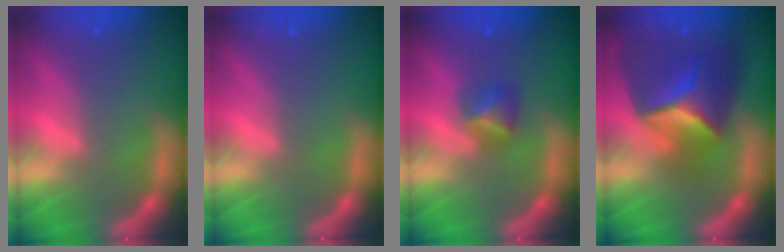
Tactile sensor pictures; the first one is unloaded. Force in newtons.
{"total": 0.0}
{"total": 2.4}
{"total": 8.9}